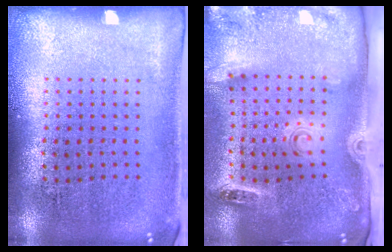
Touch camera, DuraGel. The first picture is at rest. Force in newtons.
{"total": 2.8, "press": 1.9, "slide": 2.1}